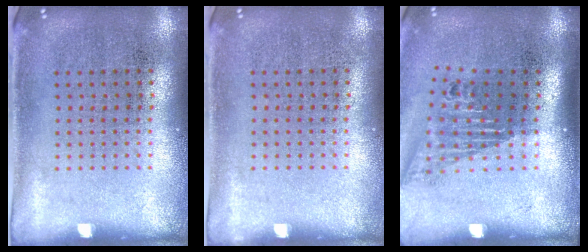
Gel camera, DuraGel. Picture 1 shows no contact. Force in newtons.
{"total": 0.0}
{"total": 1.6, "press": 1.2, "slide": 1.1}